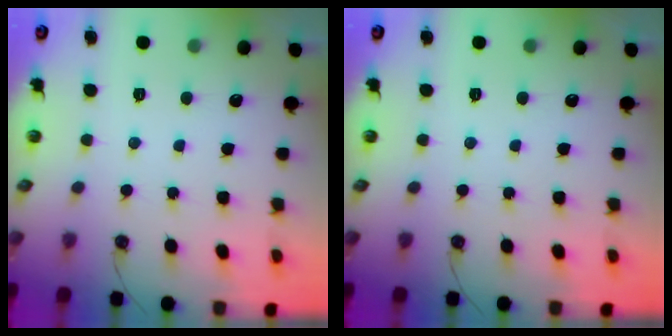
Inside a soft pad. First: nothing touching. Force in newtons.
{"total": 0.0}